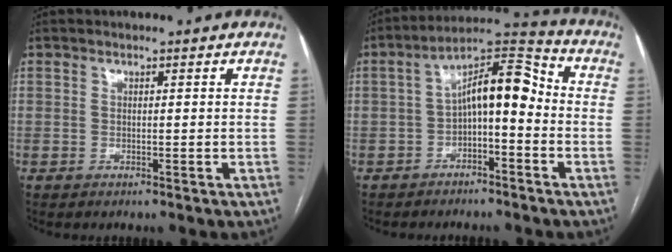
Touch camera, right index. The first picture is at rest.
{"total": 9.9, "force": [-1.1, 3.4, 9.2], "torque": [-0.152, 0.044, -0.020]}